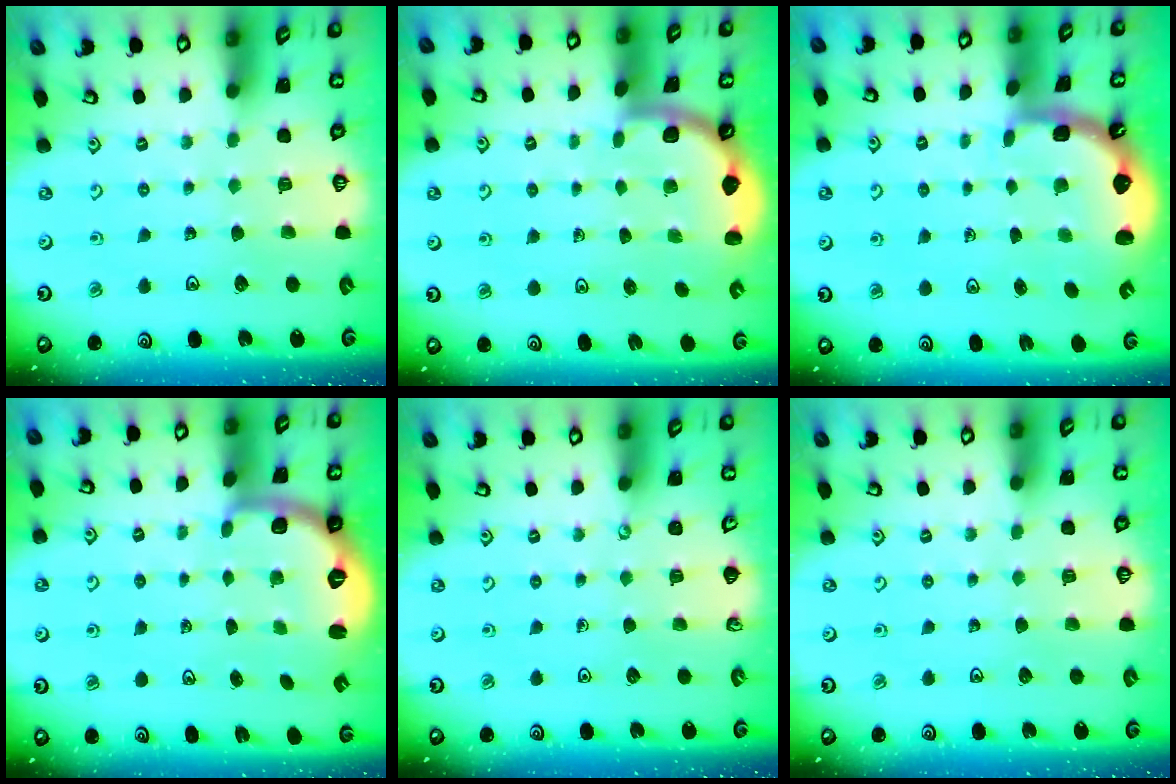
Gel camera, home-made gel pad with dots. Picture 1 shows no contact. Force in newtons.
{"total": 1.7, "press": 1.7, "slide": 0.0}
{"total": 2.5, "press": 1.6, "slide": 1.9}
{"total": 2.7, "press": 1.6, "slide": 2.1}
{"total": 0.0}
{"total": 0.0}